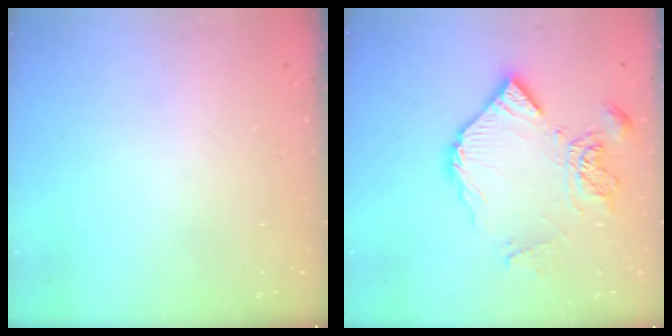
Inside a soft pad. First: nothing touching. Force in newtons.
{"total": 12.0, "press": 11.9, "slide": 1.3}